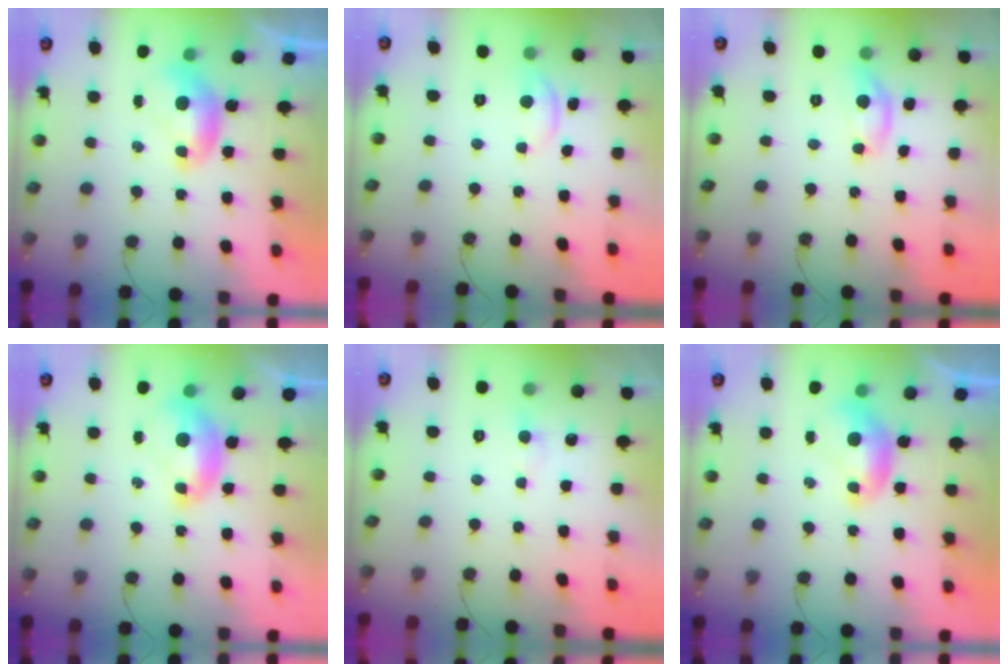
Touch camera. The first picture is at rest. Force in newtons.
{"total": 1.4, "press": 1.4, "slide": 0.4}
{"total": 6.1, "press": 6.1, "slide": 0.5}
{"total": 2.1, "press": 2.0, "slide": 0.4}
{"total": 1.3, "press": 1.1, "slide": 0.6}
{"total": 0.0}